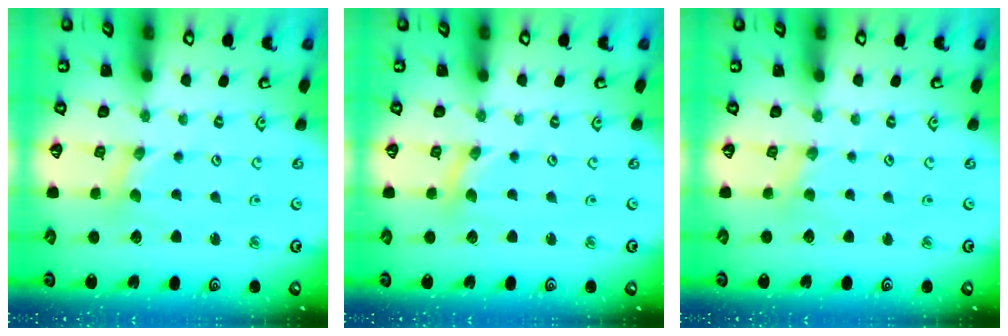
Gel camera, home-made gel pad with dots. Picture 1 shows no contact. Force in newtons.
{"total": 0.0}
{"total": 1.3, "press": 1.3, "slide": 0.1}